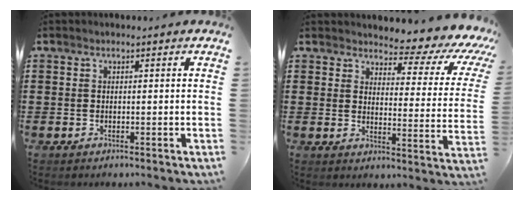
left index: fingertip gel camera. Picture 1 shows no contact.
{"total": 4.6, "force": [3.9, 1.3, 2.1], "torque": [-0.041, -0.036, 0.058]}